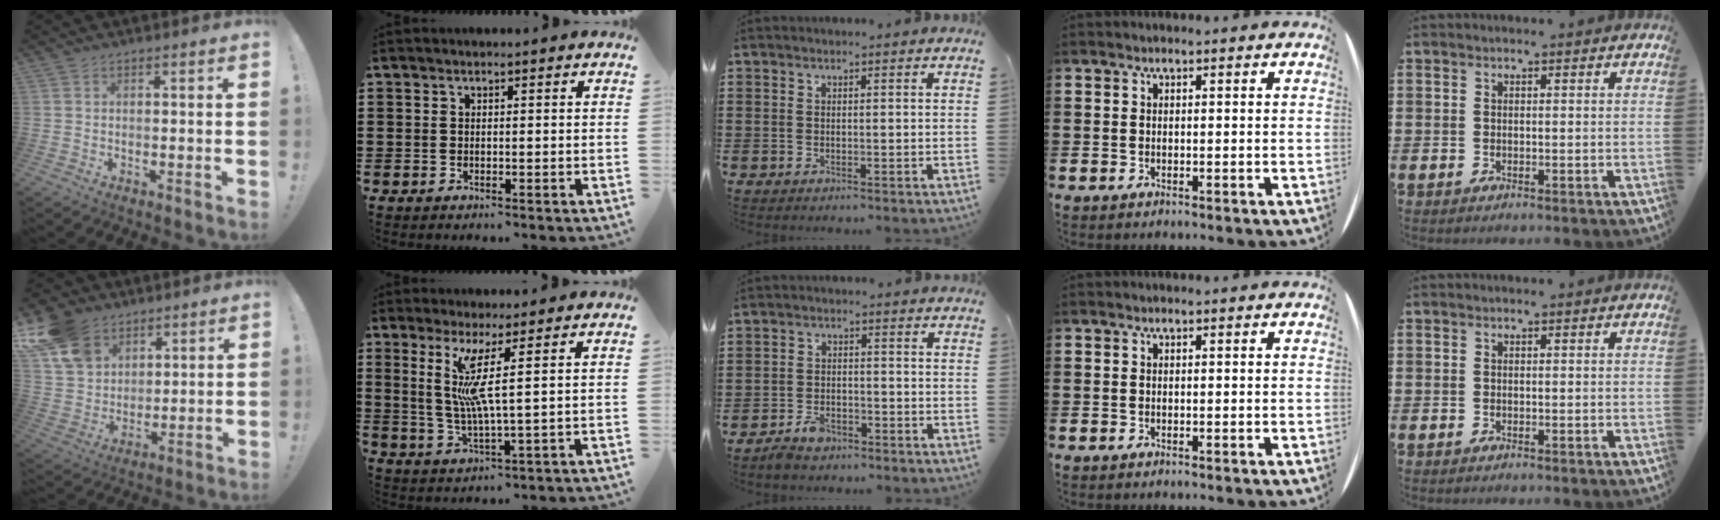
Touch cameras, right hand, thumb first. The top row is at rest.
{"thumb": {"total": 14.8, "force": [8.5, 10.5, 5.9], "torque": [-0.116, -0.045, 0.170]}, "index": {"total": 7.1, "force": [2.4, -0.1, 6.7], "torque": [-0.148, -0.017, 0.036]}, "middle": {"total": 3.1, "force": [-2.5, 1.4, 1.2], "torque": [-0.023, 0.008, -0.049]}}